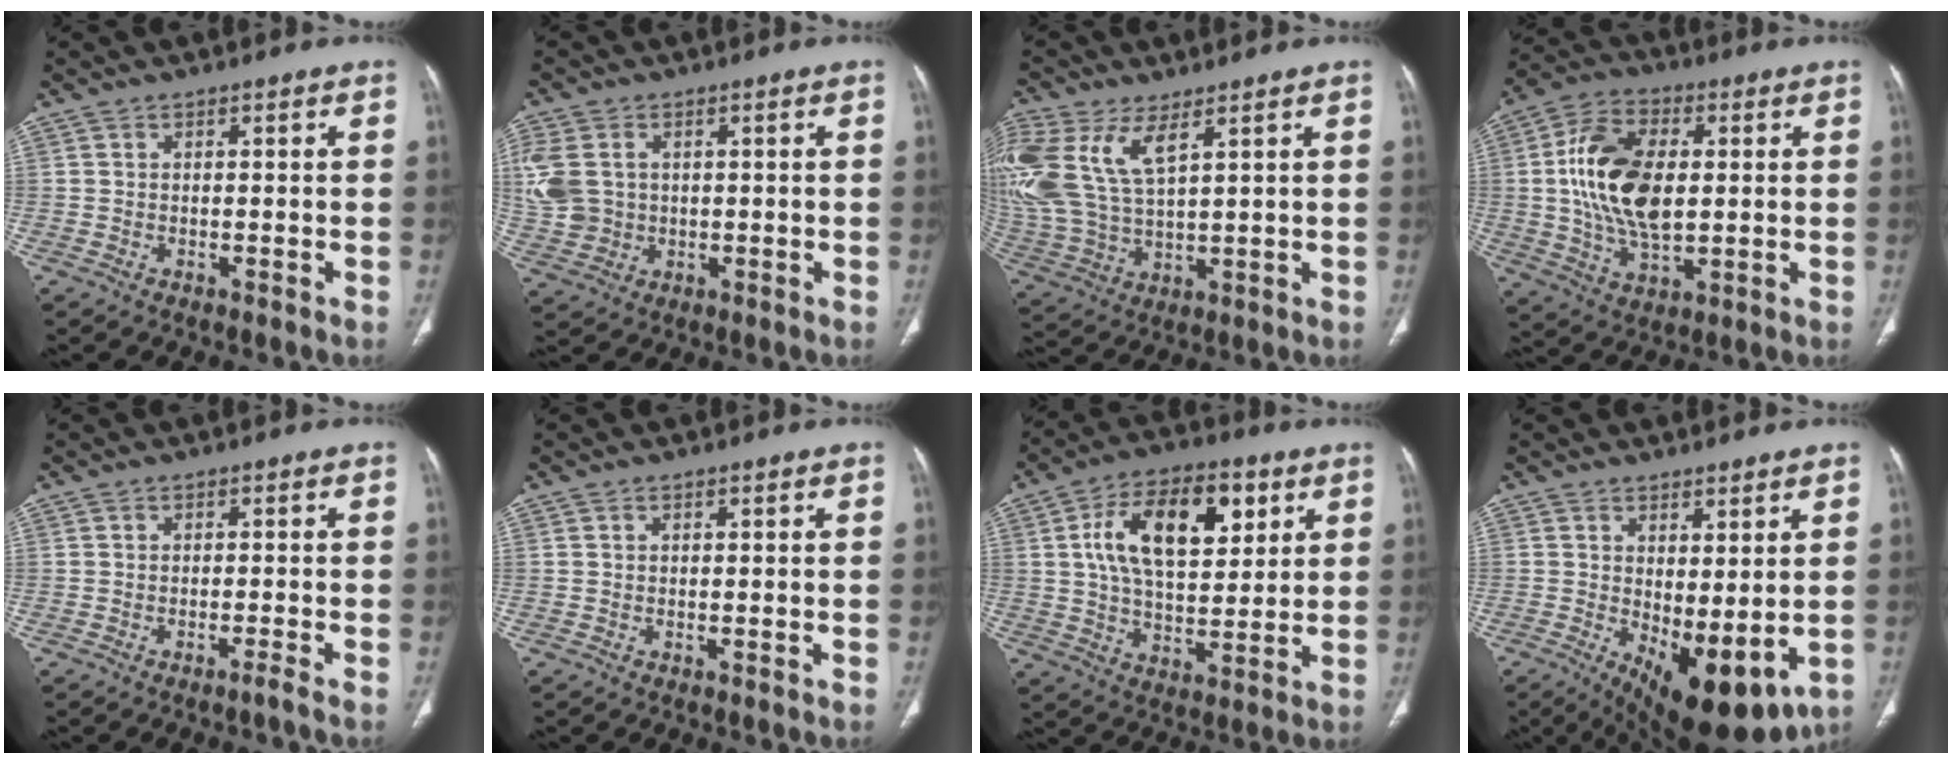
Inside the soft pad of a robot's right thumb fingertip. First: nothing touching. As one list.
[{"total": 11.5, "force": [1.8, 9.1, 6.7], "torque": [-0.169, -0.001, 0.046]}, {"total": 17.8, "force": [7.7, 8.8, 13.5], "torque": [-0.329, -0.008, 0.160]}, {"total": 16.4, "force": [1.4, 9.4, 13.4], "torque": [-0.249, 0.005, 0.027]}, {"total": 1.2, "force": [-0.9, -0.4, 0.6], "torque": [-0.014, 0.005, -0.017]}, {"total": 0.0}, {"total": 17.5, "force": [5.6, 9.4, 13.7], "torque": [-0.201, -0.006, 0.094]}, {"total": 11.9, "force": [-1.4, 5.1, 10.7], "torque": [-0.152, -0.021, 0.000]}]